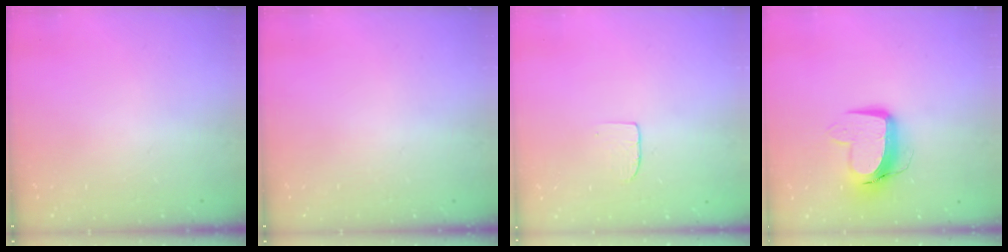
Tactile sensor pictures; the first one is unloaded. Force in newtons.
{"total": 0.0}
{"total": 3.7, "press": 3.7, "slide": 0.3}
{"total": 11.6, "press": 11.5, "slide": 1.3}